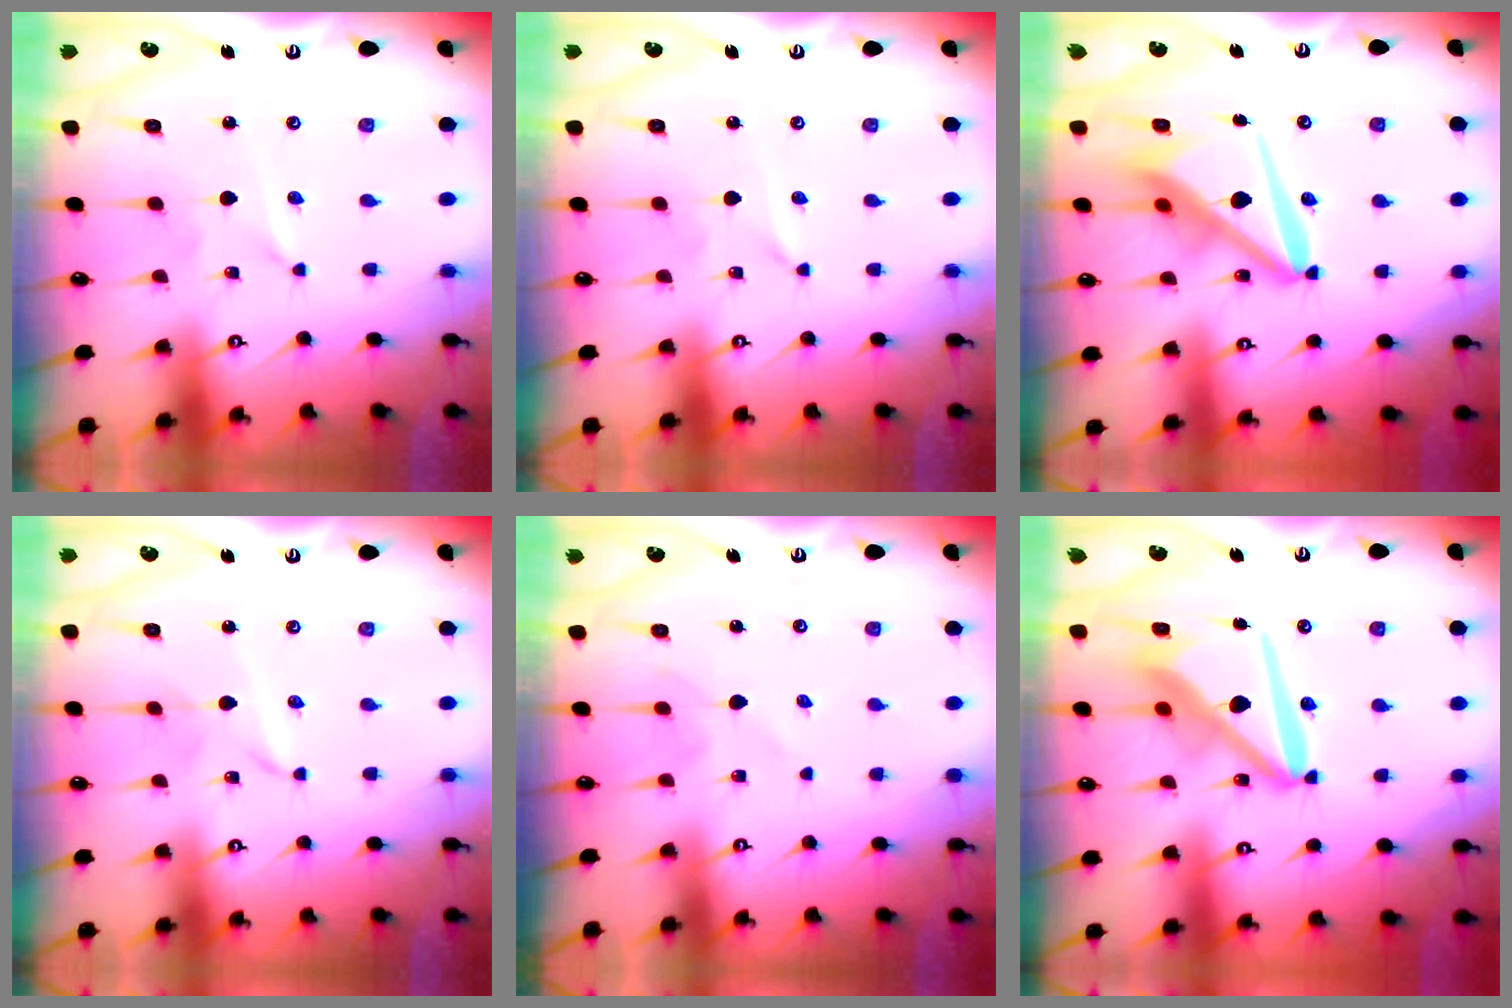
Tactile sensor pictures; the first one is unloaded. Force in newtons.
{"total": 0.0}
{"total": 15.9, "press": 15.9, "slide": 1.6}
{"total": 2.1, "press": 2.0, "slide": 0.2}
{"total": 4.9, "press": 4.8, "slide": 0.7}
{"total": 17.4, "press": 17.3, "slide": 1.9}